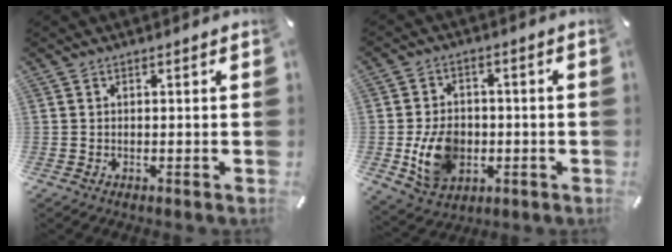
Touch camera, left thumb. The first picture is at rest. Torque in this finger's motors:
{"motor_torque": [1.84, 2.28, 1.23, 0.15, 0.14]}